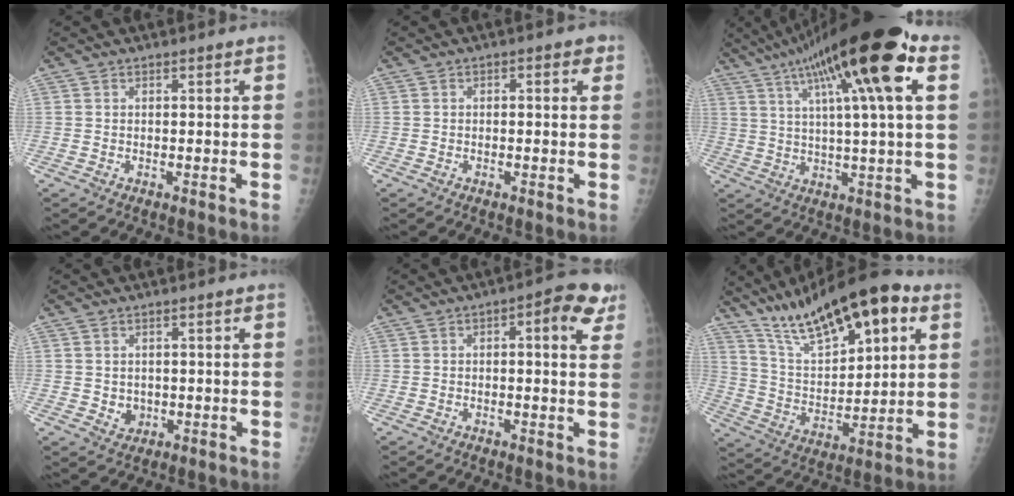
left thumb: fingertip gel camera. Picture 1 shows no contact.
{"total": 2.3, "force": [0.7, 1.1, 1.9], "torque": [-0.013, 0.003, 0.001]}
{"total": 21.9, "force": [9.4, 3.6, 19.5], "torque": [-0.329, 0.016, 0.146]}
{"total": 2.4, "force": [0.1, 2.1, 1.1], "torque": [-0.009, -0.002, 0.010]}
{"total": 7.4, "force": [2.7, 2.6, 6.4], "torque": [-0.065, 0.009, 0.025]}
{"total": 21.9, "force": [12.4, 7.8, 16.2], "torque": [-0.235, -0.030, 0.220]}